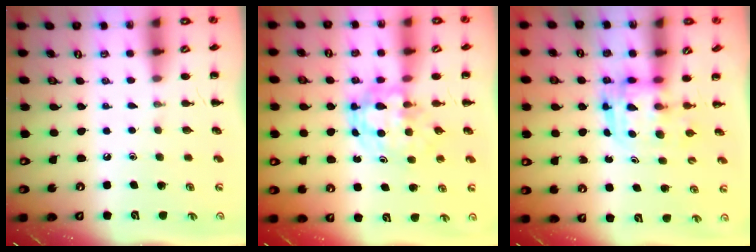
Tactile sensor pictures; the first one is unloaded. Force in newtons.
{"total": 5.3, "press": 5.1, "slide": 1.2}
{"total": 3.0, "press": 3.0, "slide": 0.3}